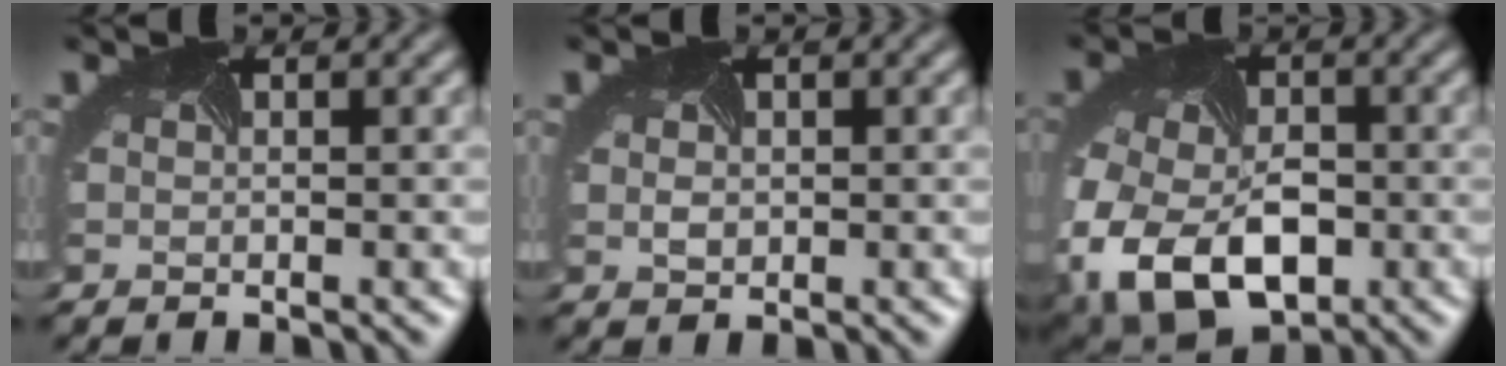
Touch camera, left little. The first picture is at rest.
{"total": 1.0, "force": [0.0, 0.9, 0.4], "torque": [-0.013, -0.004, 0.006]}
{"total": 12.1, "force": [-4.7, 7.6, 8.1], "torque": [-0.178, -0.048, -0.073]}